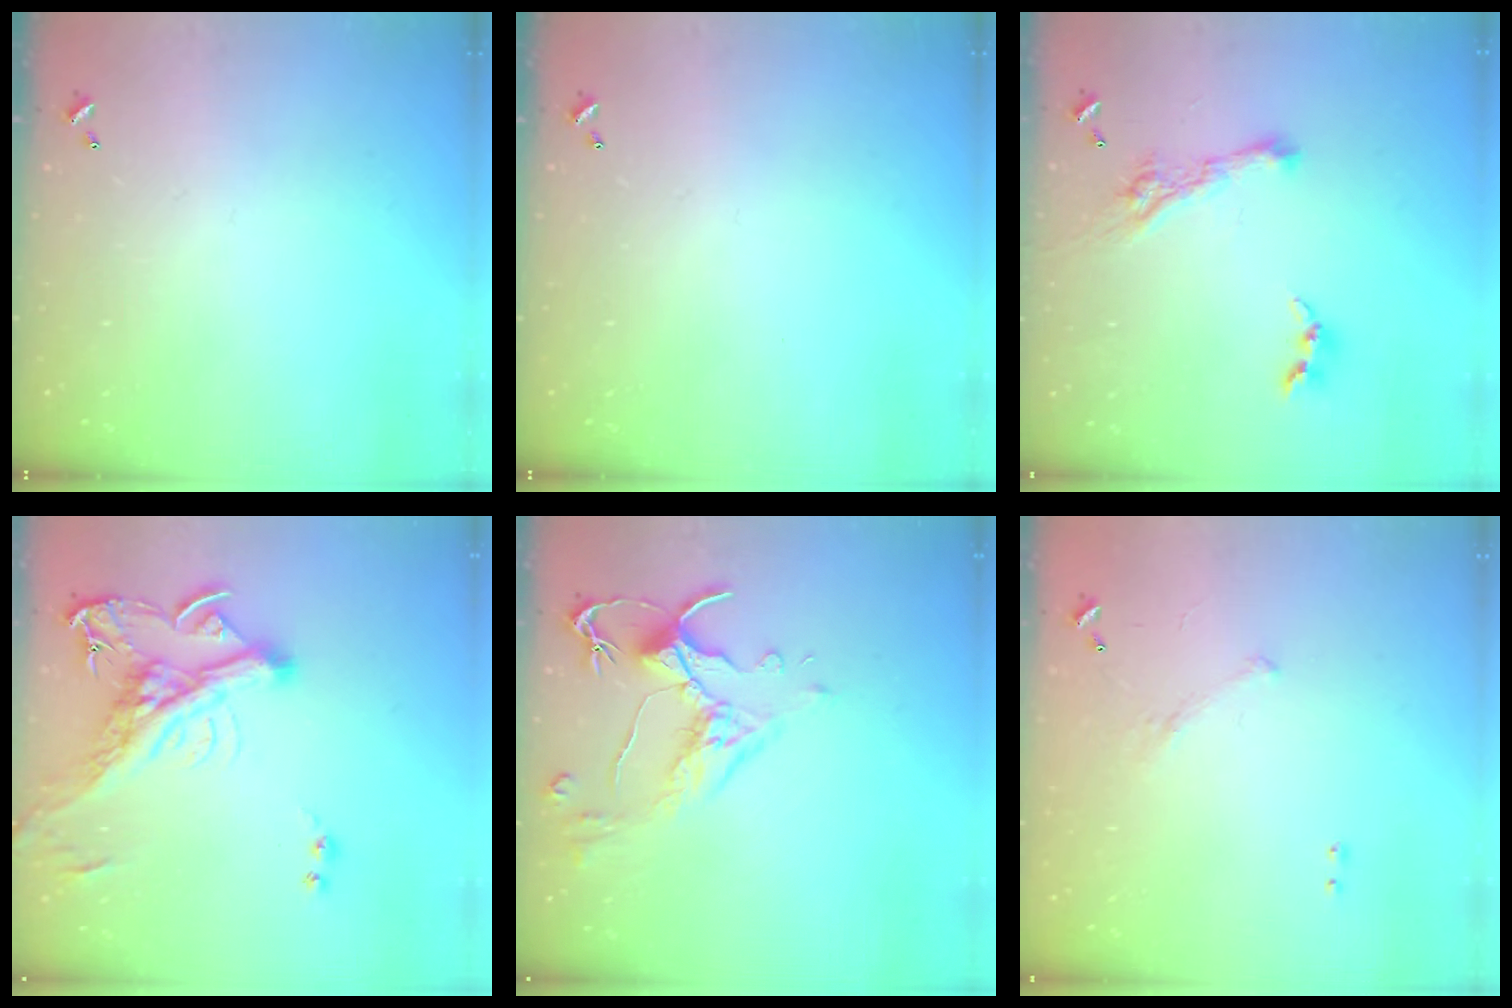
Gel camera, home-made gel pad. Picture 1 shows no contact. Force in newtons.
{"total": 0.0}
{"total": 7.0, "press": 6.9, "slide": 1.1}
{"total": 8.1, "press": 7.8, "slide": 2.3}
{"total": 2.5, "press": 2.1, "slide": 1.4}
{"total": 5.9, "press": 5.9, "slide": 0.8}